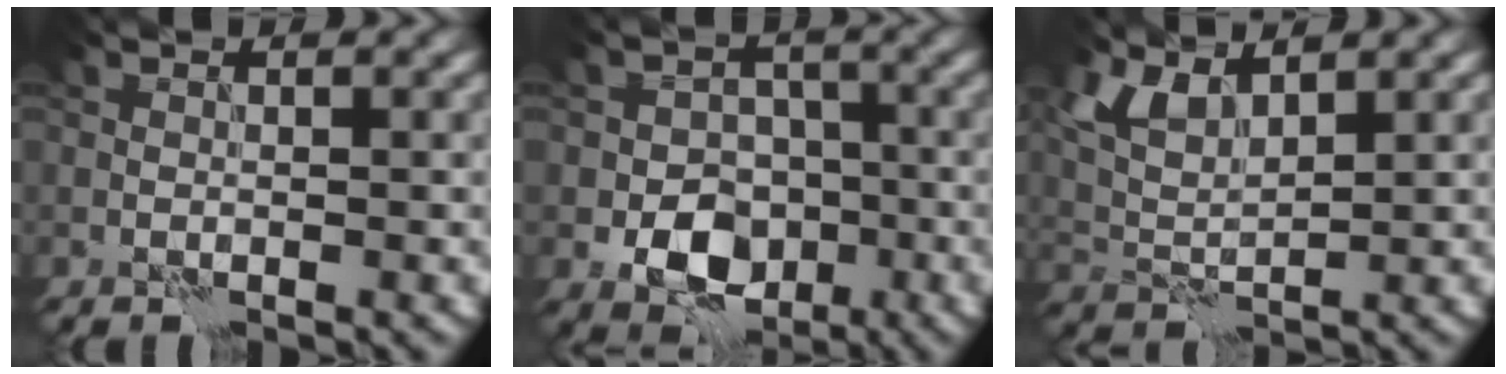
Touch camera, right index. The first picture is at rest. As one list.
[{"total": 6.9, "force": [-2.5, 5.2, 3.7], "torque": [-0.044, -0.009, -0.047]}, {"total": 4.0, "force": [2.7, 1.7, 2.4], "torque": [-0.060, -0.001, 0.055]}]